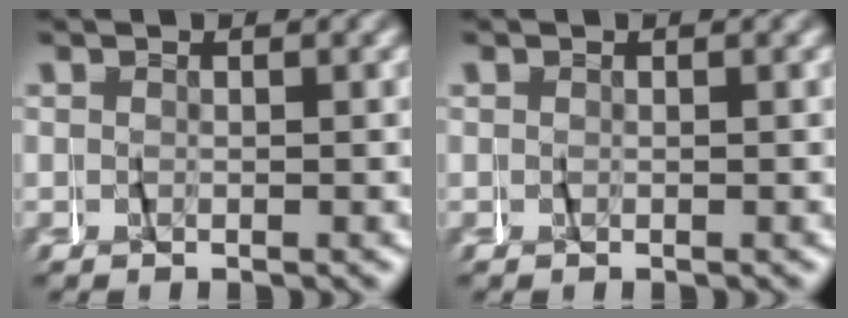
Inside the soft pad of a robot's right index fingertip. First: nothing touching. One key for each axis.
{"total": 0.0}